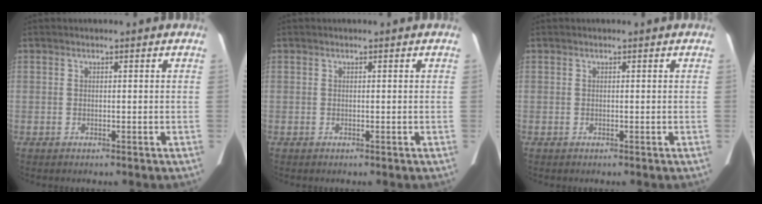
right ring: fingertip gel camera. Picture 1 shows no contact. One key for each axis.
{"total": 0.0}
{"total": 0.0}